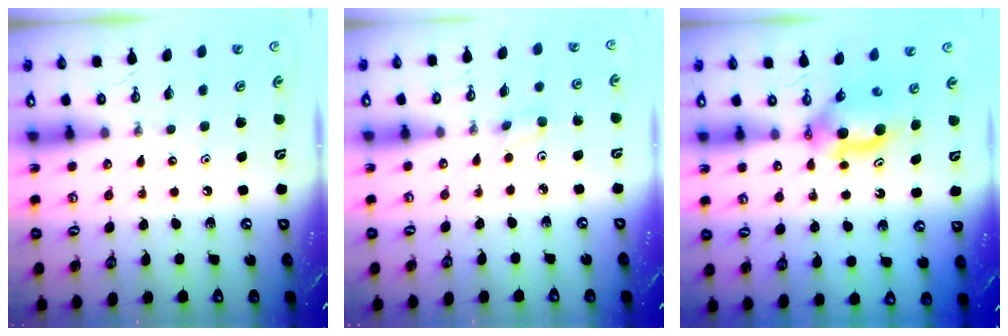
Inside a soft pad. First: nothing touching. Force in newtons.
{"total": 2.5, "press": 2.4, "slide": 0.7}
{"total": 6.2, "press": 5.6, "slide": 2.7}